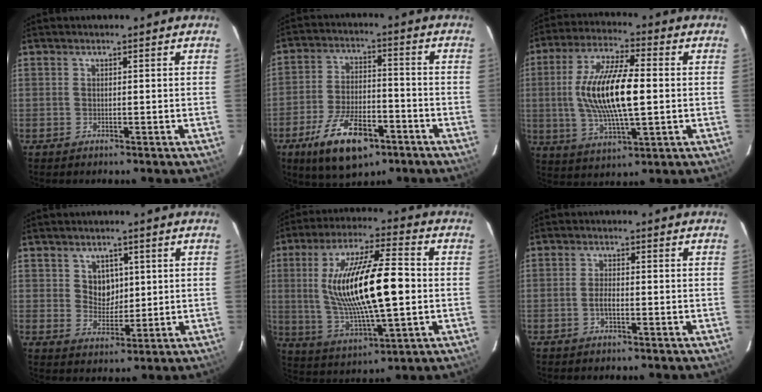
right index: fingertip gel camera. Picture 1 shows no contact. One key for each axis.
{"total": 14.6, "fx": -8.3, "fy": 6.2, "fz": 10.3, "tx": -0.209, "ty": -0.012, "tz": -0.137}
{"total": 16.0, "fx": 0.3, "fy": 4.8, "fz": 15.3, "tx": -0.298, "ty": 0.005, "tz": 0.007}
{"total": 4.7, "fx": 1.5, "fy": 4.0, "fz": 1.9, "tx": -0.028, "ty": 0.006, "tz": 0.033}
{"total": 20.2, "fx": 0.6, "fy": 5.3, "fz": 19.5, "tx": -0.362, "ty": 0.003, "tz": 0.023}
{"total": 2.1, "fx": -0.9, "fy": 0.8, "fz": 1.7, "tx": -0.037, "ty": 0.001, "tz": -0.016}